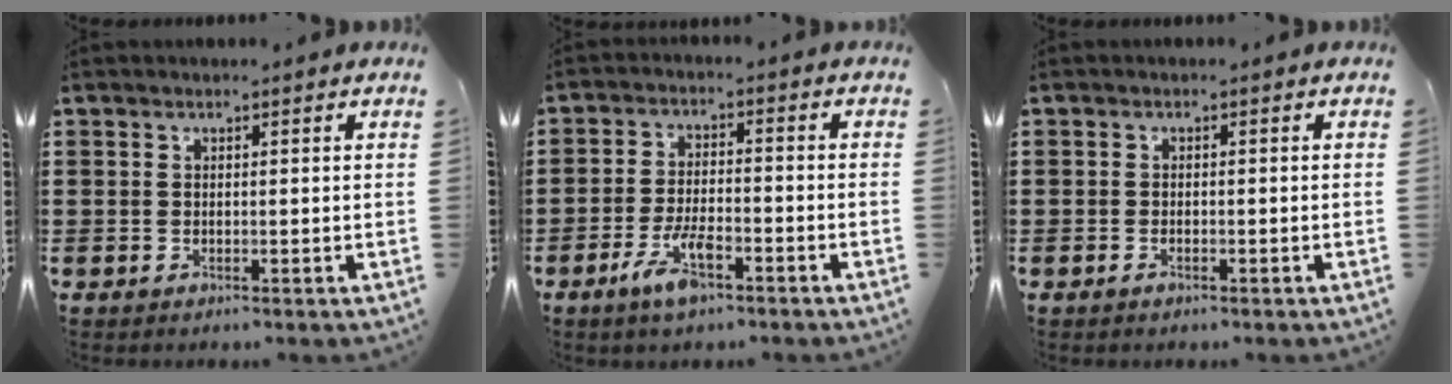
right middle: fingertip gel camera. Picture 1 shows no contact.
{"total": 6.4, "force": [-3.5, 2.2, 4.9], "torque": [-0.104, 0.001, -0.068]}
{"total": 0.7, "force": [-0.5, 0.3, 0.4], "torque": [-0.011, -0.004, -0.009]}